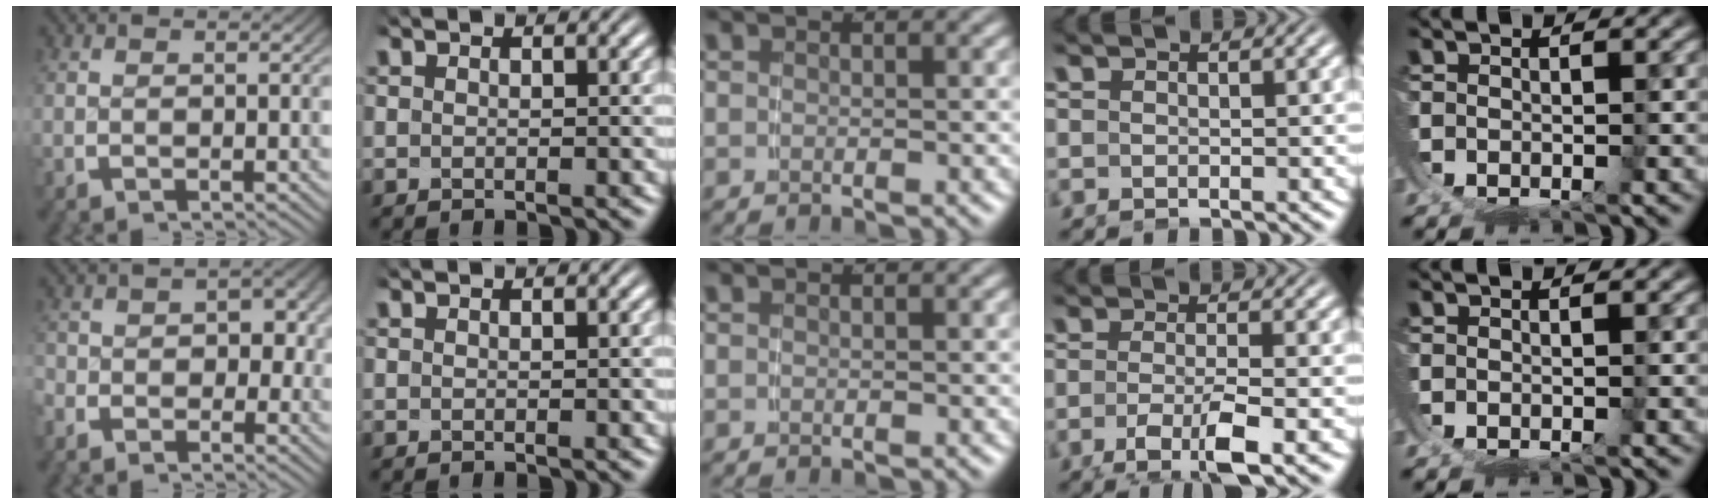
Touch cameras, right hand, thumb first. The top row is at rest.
{"thumb": {"total": 3.6, "force": [-1.3, 2.8, 1.9], "torque": [-0.020, -0.013, -0.026]}, "ring": {"total": 4.1, "force": [-1.5, 0.8, 3.8], "torque": [-0.069, -0.023, -0.011]}}